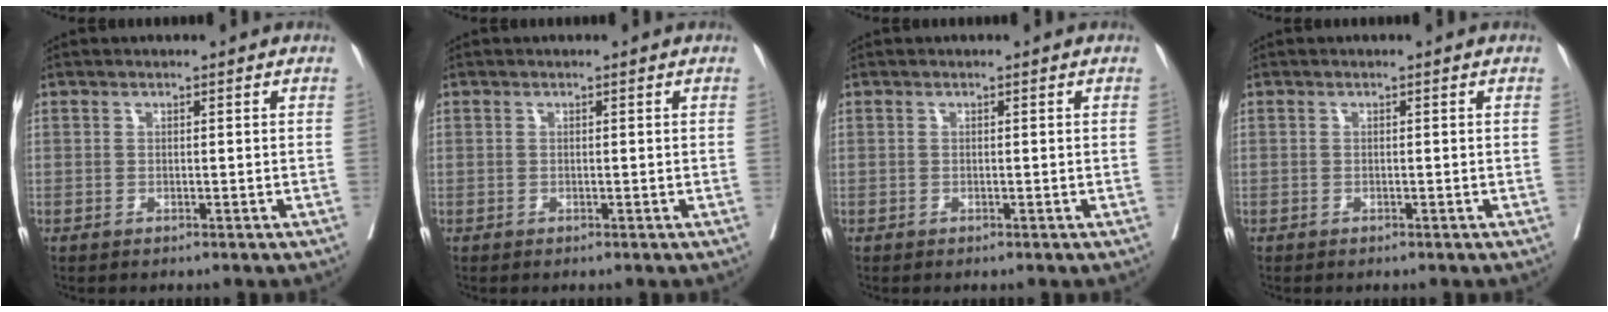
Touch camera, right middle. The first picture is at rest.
{"total": 0.0}
{"total": 0.0}
{"total": 0.0}